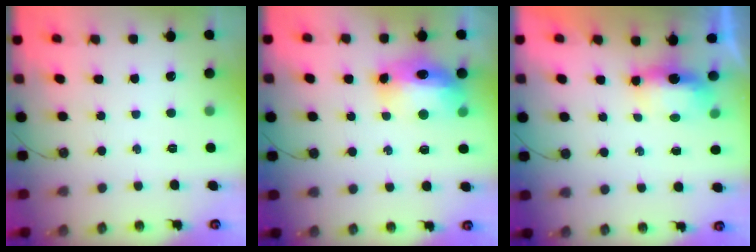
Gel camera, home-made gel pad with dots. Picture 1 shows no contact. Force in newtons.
{"total": 13.9, "press": 13.6, "slide": 2.6}
{"total": 5.8, "press": 5.7, "slide": 1.1}